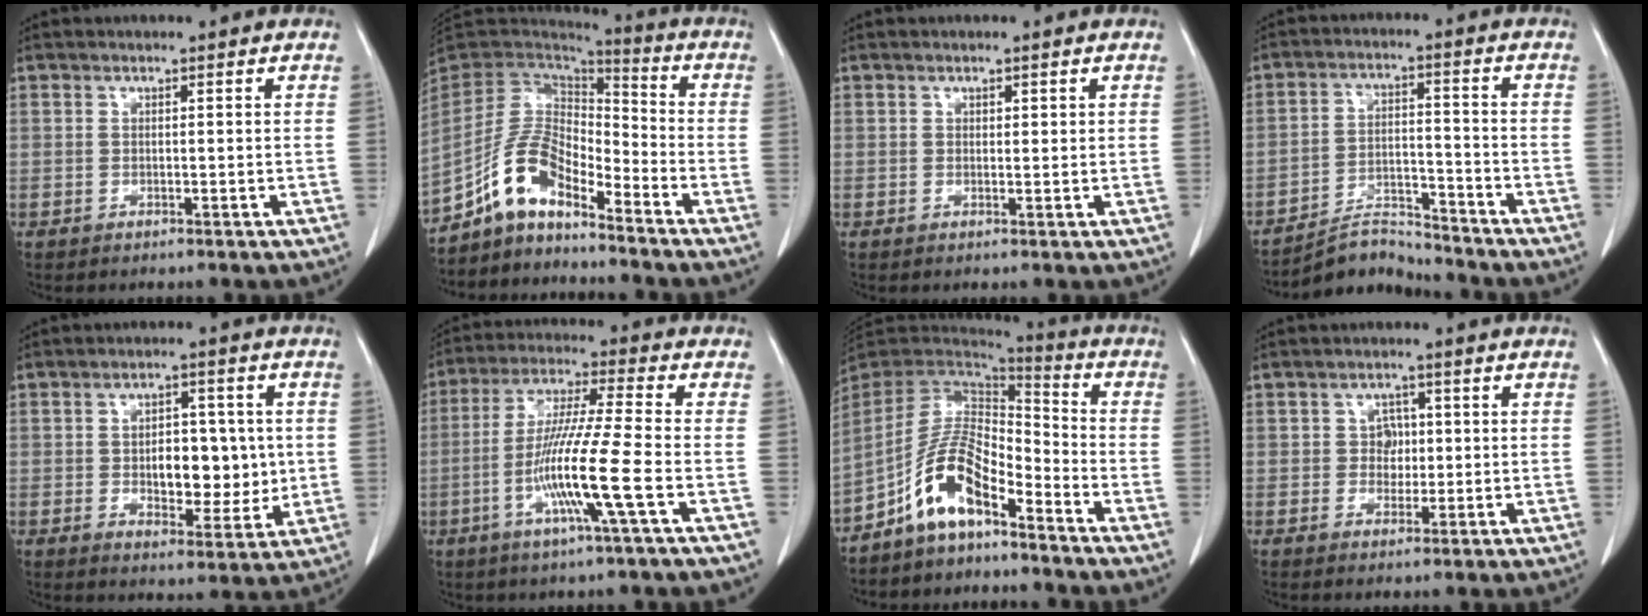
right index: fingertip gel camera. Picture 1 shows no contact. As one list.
[{"total": 10.3, "force": [-7.6, 3.7, 5.8], "torque": [-0.121, 0.033, -0.145]}, {"total": 0.8, "force": [0.4, 0.4, 0.4], "torque": [-0.002, -0.002, 0.005]}, {"total": 6.4, "force": [-6.3, 0.8, -0.9], "torque": [0.015, 0.015, -0.108]}, {"total": 9.1, "force": [0.1, 4.9, 7.7], "torque": [-0.106, 0.008, 0.010]}, {"total": 12.4, "force": [-3.7, -1.1, 11.8], "torque": [-0.231, -0.014, -0.078]}, {"total": 10.5, "force": [-6.4, 3.7, 7.4], "torque": [-0.158, 0.020, -0.121]}, {"total": 3.0, "force": [0.2, 2.6, 1.4], "torque": [-0.013, 0.006, 0.002]}]